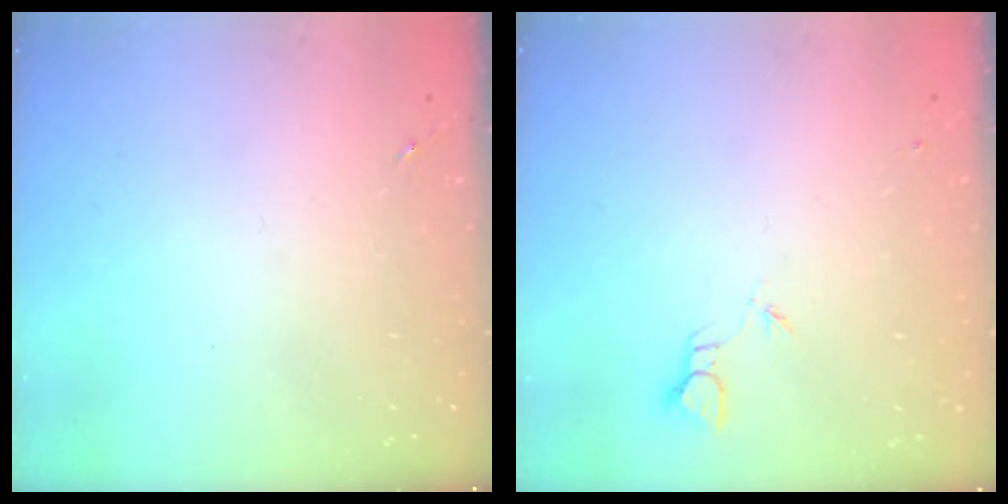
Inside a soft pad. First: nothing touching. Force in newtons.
{"total": 2.0, "press": 2.0, "slide": 0.1}